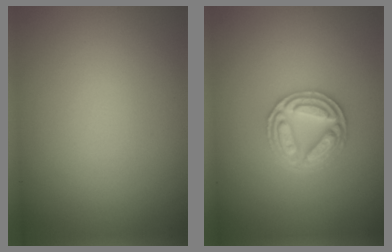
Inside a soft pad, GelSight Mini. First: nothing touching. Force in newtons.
{"total": 3.6, "press": 3.5, "slide": 0.8}